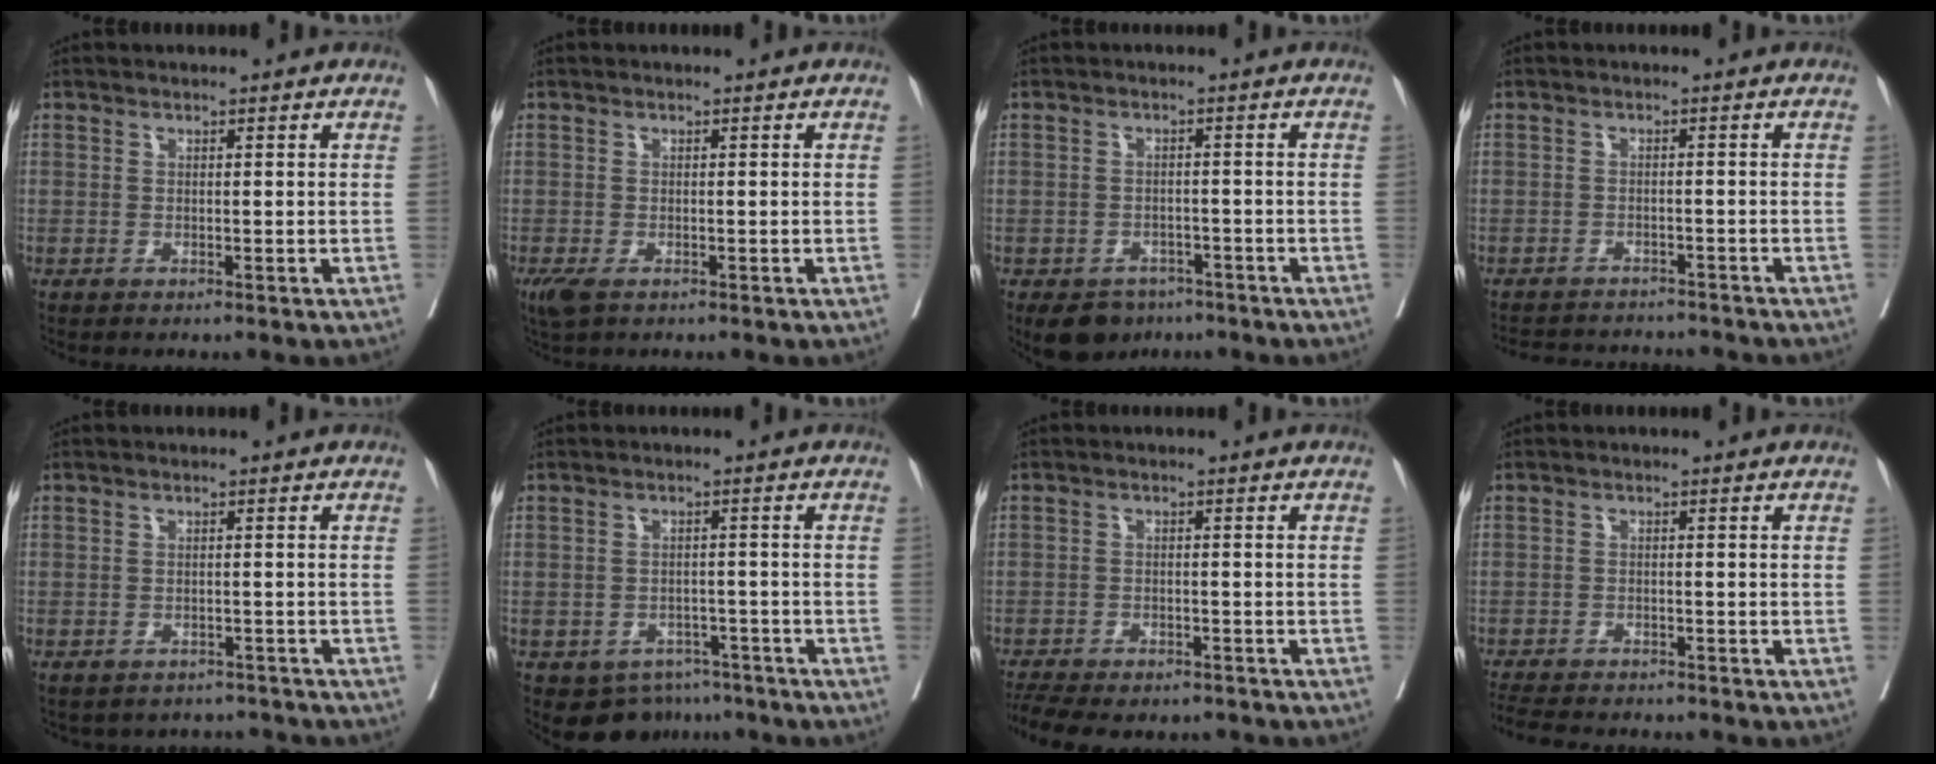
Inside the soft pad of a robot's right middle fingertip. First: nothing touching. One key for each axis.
{"total": 2.8, "fx": -1.6, "fy": 1.3, "fz": 1.9, "tx": -0.045, "ty": -0.010, "tz": -0.025}
{"total": 5.8, "fx": -4.2, "fy": 3.7, "fz": 1.5, "tx": -0.016, "ty": 0.003, "tz": -0.060}
{"total": 10.5, "fx": -10.0, "fy": 2.1, "fz": 2.4, "tx": -0.046, "ty": 0.007, "tz": -0.130}
{"total": 5.9, "fx": -5.4, "fy": 2.3, "fz": -0.3, "tx": 0.011, "ty": 0.019, "tz": -0.062}
{"total": 7.1, "fx": -5.2, "fy": 4.7, "fz": 0.9, "tx": 0.002, "ty": 0.011, "tz": -0.066}
{"total": 11.8, "fx": -10.4, "fy": 3.7, "fz": 4.3, "tx": -0.087, "ty": 0.004, "tz": -0.142}
{"total": 10.4, "fx": -9.3, "fy": 2.4, "fz": 3.9, "tx": -0.072, "ty": -0.012, "tz": -0.132}